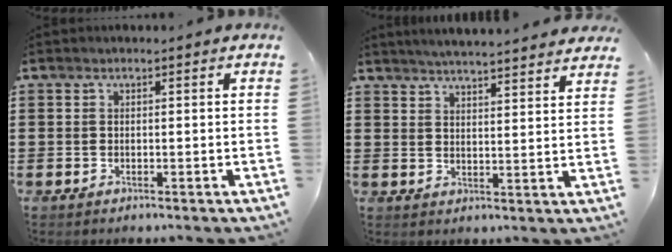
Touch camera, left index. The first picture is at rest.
{"total": 4.1, "force": [4.0, -0.5, 0.7], "torque": [-0.029, -0.023, 0.069]}